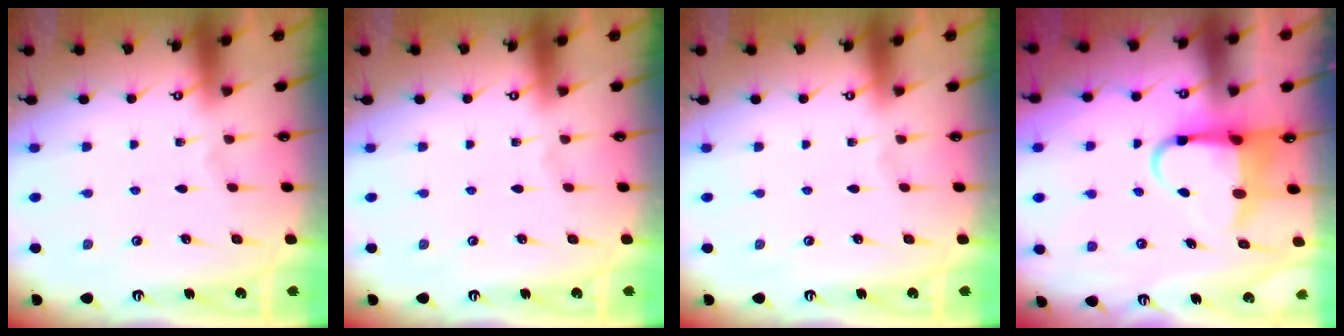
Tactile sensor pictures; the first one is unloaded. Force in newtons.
{"total": 0.0}
{"total": 0.0}
{"total": 6.5, "press": 6.4, "slide": 1.1}